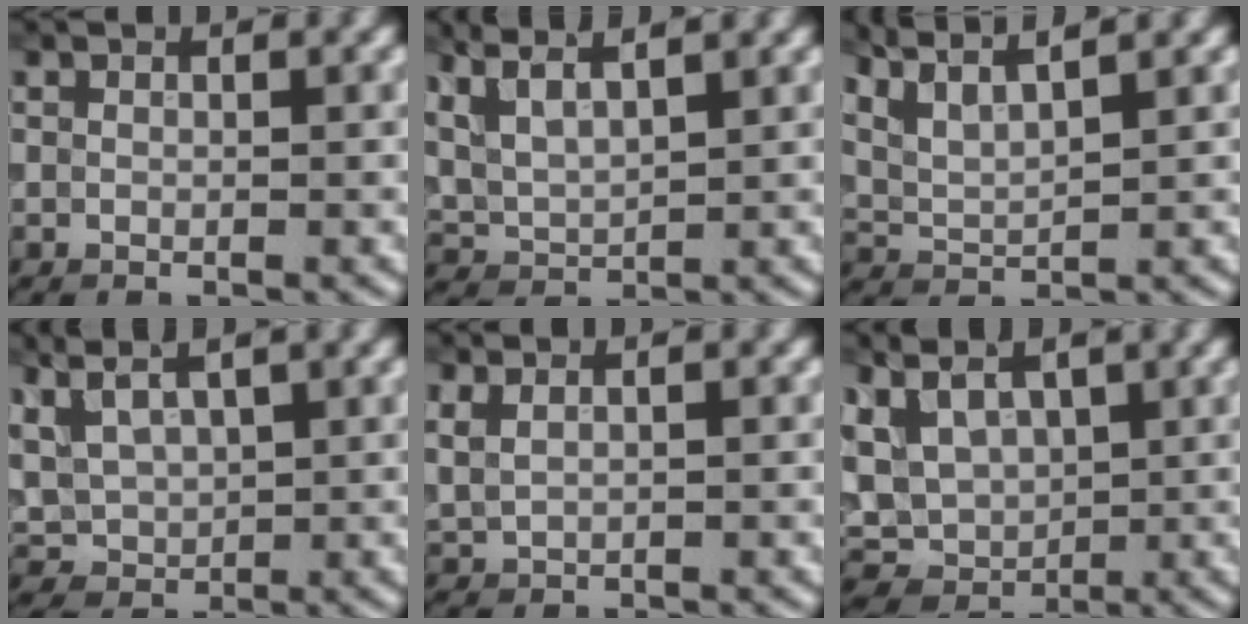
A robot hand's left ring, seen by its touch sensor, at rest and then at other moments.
{"total": 6.5, "force": [4.7, 2.4, 3.9], "torque": [-0.102, 0.028, 0.074]}
{"total": 6.7, "force": [5.4, 1.8, 3.6], "torque": [-0.078, 0.029, 0.077]}
{"total": 5.3, "force": [3.1, 2.6, 3.3], "torque": [-0.092, 0.016, 0.061]}
{"total": 1.5, "force": [1.0, 0.6, 0.9], "torque": [-0.022, 0.000, 0.025]}
{"total": 7.5, "force": [2.2, 5.2, 4.9], "torque": [-0.094, 0.009, 0.045]}